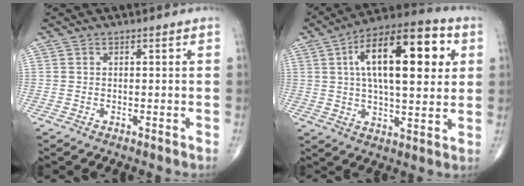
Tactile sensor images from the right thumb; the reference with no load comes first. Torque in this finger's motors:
{"motor_torque": [0.75, 4.26, 2.09, 0.68, 0.15]}